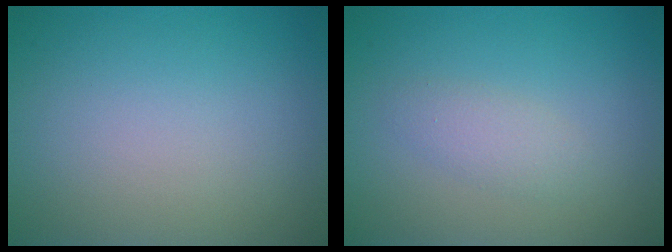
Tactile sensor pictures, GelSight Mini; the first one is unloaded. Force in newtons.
{"total": 1.7, "press": 1.7, "slide": 0.1}